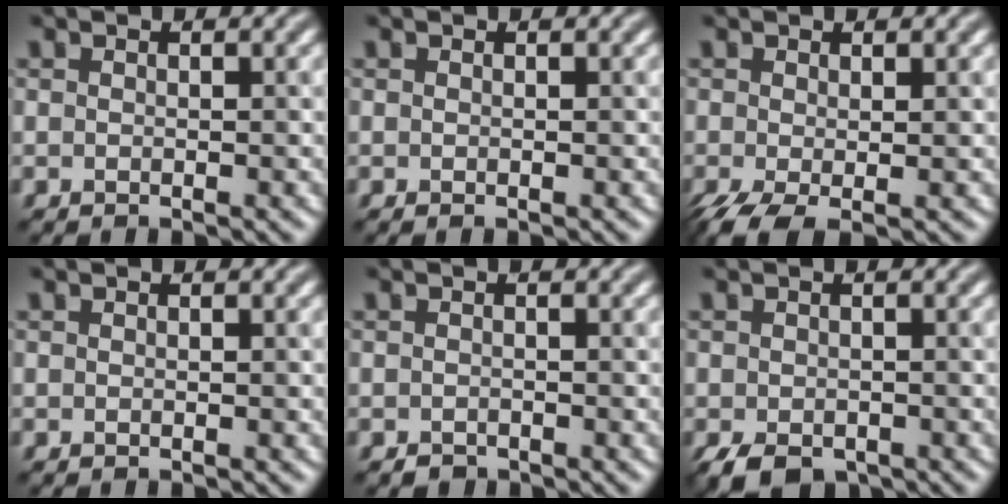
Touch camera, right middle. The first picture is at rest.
{"total": 0.0}
{"total": 3.0, "force": [-1.2, 1.3, 2.5], "torque": [-0.060, -0.012, -0.024]}
{"total": 0.0}
{"total": 0.6, "force": [-0.5, 0.3, 0.0], "torque": [0.003, -0.003, -0.008]}
{"total": 3.5, "force": [-2.1, 1.9, 1.9], "torque": [-0.033, -0.011, -0.036]}